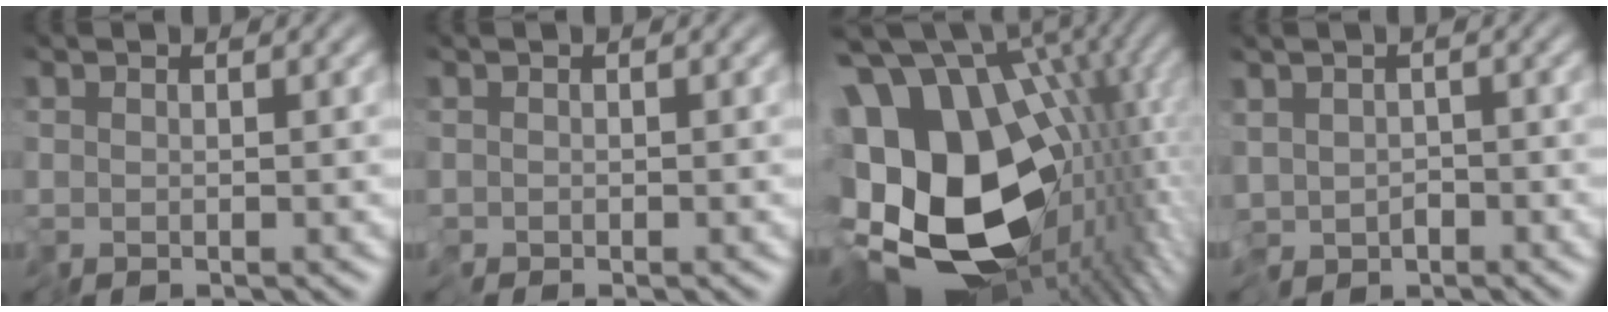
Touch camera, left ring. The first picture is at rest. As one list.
[{"total": 0.0}, {"total": 20.0, "force": [-0.6, 13.1, 15.1], "torque": [-0.277, -0.012, 0.013]}, {"total": 3.1, "force": [-1.5, 2.1, 1.8], "torque": [-0.038, -0.005, -0.035]}]